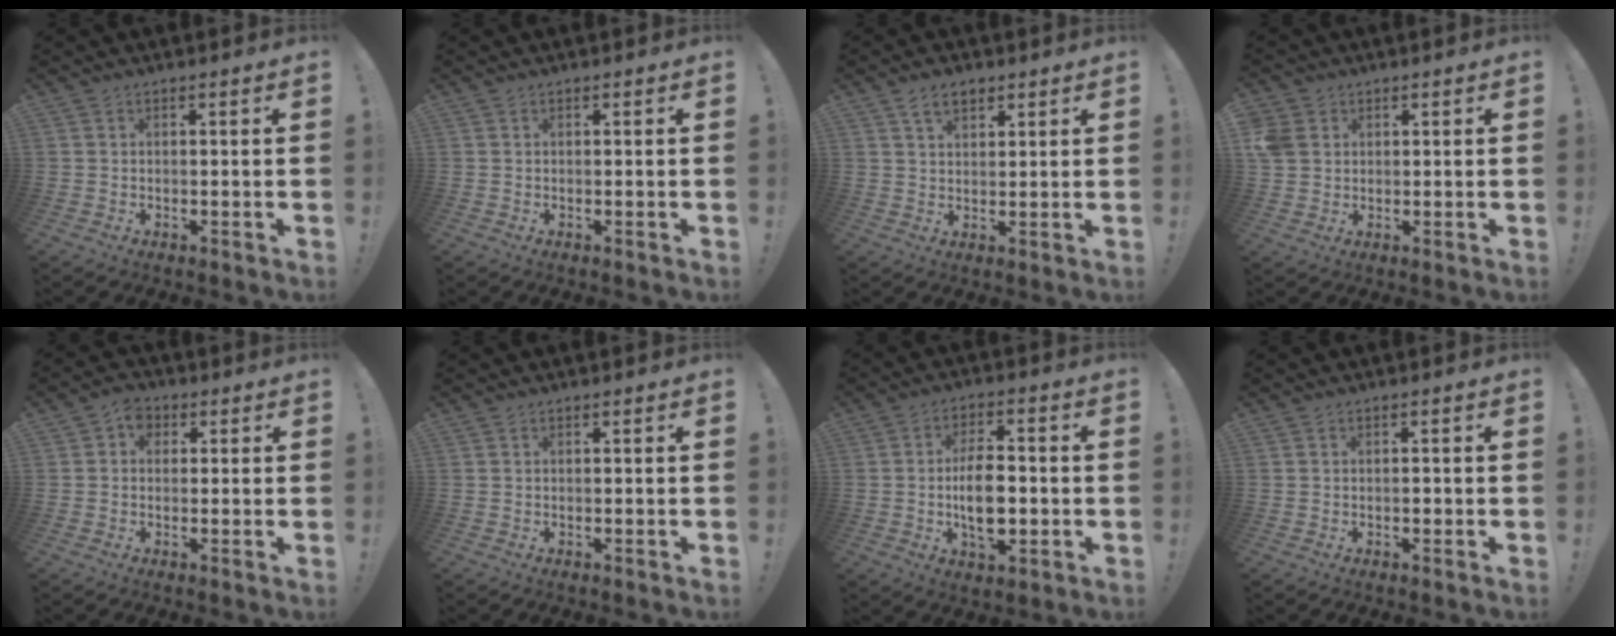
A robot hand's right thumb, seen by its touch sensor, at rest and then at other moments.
{"total": 0.0}
{"total": 5.5, "force": [3.3, 3.1, 3.0], "torque": [-0.047, -0.009, 0.060]}
{"total": 5.8, "force": [1.8, 4.9, 2.5], "torque": [-0.055, 0.001, 0.036]}
{"total": 4.5, "force": [0.8, 3.7, 2.4], "torque": [-0.035, 0.003, 0.017]}
{"total": 0.0}
{"total": 11.6, "force": [-1.7, 6.8, 9.3], "torque": [-0.155, 0.000, -0.033]}
{"total": 1.1, "force": [-0.7, 0.6, 0.5], "torque": [-0.010, 0.003, -0.011]}